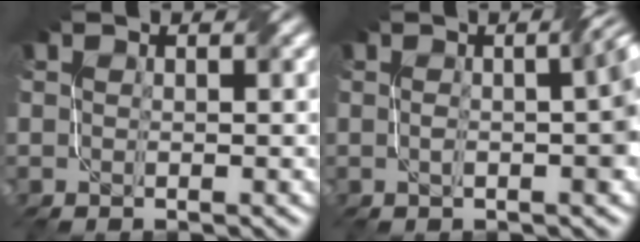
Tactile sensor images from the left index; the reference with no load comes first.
{"total": 4.4, "force": [-0.2, 1.2, 4.2], "torque": [-0.056, 0.009, -0.004]}